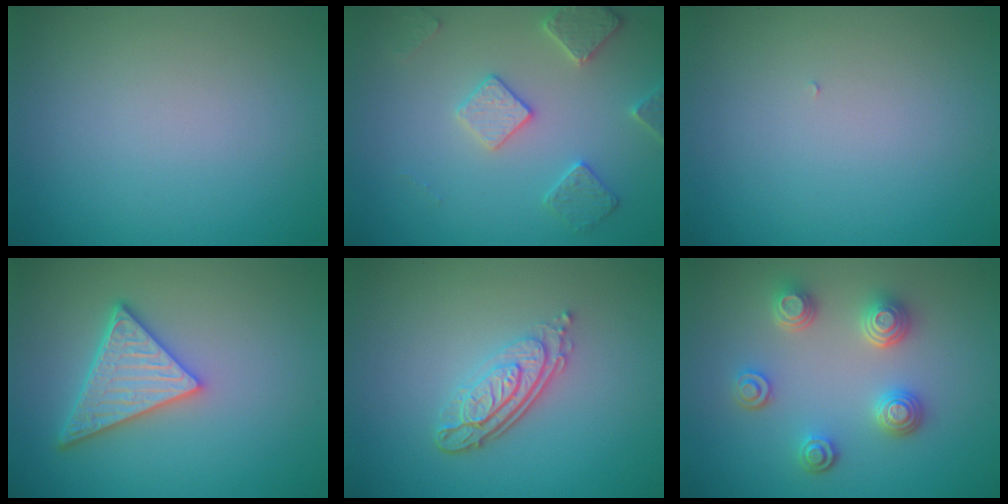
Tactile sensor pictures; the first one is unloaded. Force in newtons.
{"total": 3.2, "press": 3.1, "slide": 0.8}
{"total": 0.0}
{"total": 4.7, "press": 4.2, "slide": 2.2}
{"total": 4.3, "press": 3.0, "slide": 3.1}
{"total": 3.8, "press": 3.2, "slide": 1.9}